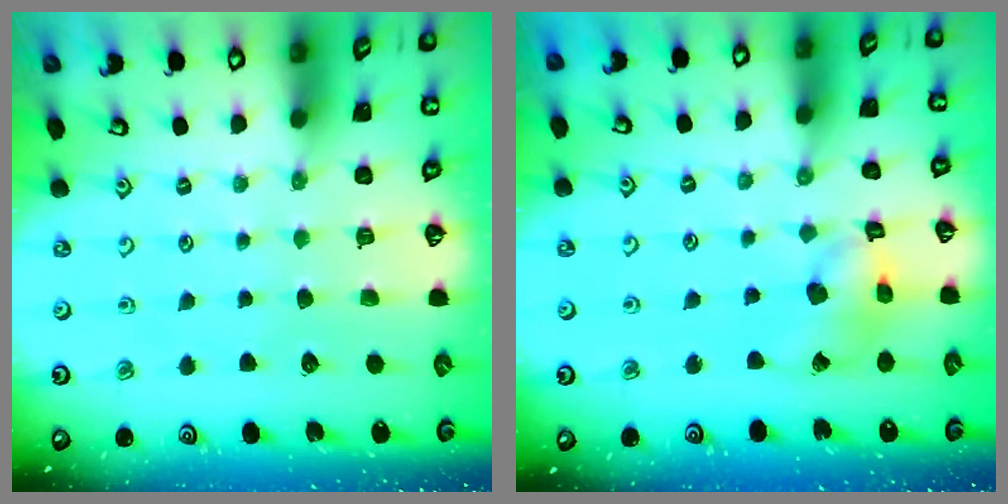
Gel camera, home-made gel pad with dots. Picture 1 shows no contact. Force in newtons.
{"total": 10.0, "press": 9.9, "slide": 1.0}